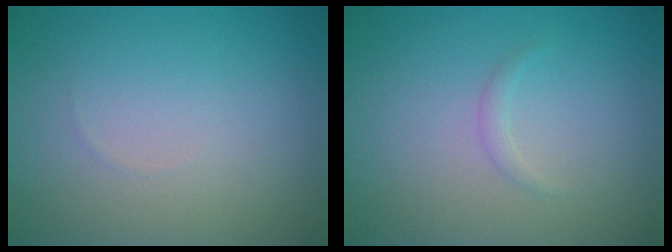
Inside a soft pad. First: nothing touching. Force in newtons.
{"total": 0.8, "press": 0.8, "slide": 0.0}